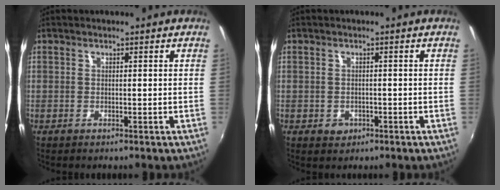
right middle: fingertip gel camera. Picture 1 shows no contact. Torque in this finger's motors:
{"motor_torque": [0.31, -0.38, 0.02, 0.02]}